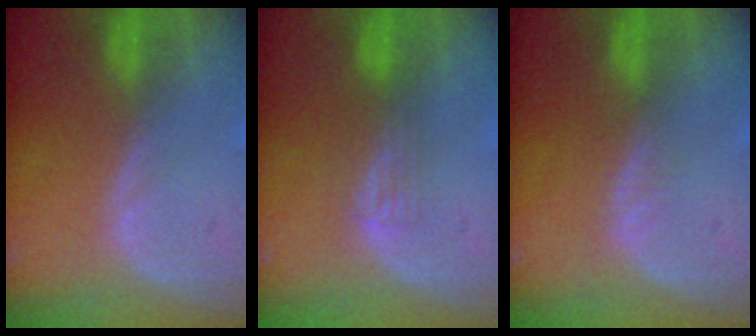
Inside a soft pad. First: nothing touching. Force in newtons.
{"total": 2.5, "press": 2.2, "slide": 1.3}
{"total": 1.4, "press": 1.3, "slide": 0.2}